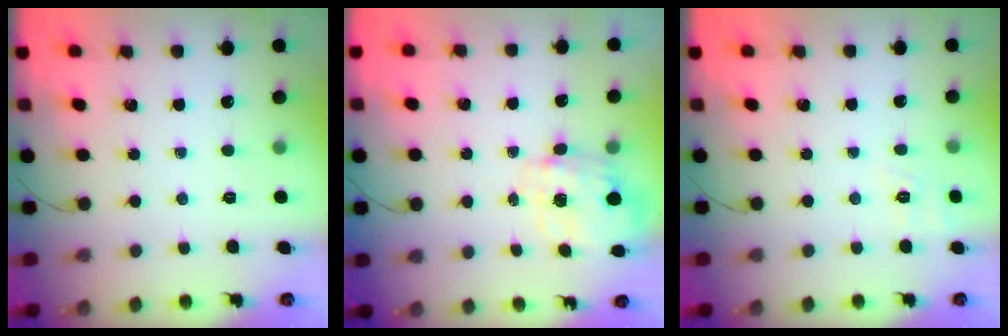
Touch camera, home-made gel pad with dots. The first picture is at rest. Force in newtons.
{"total": 2.7, "press": 2.6, "slide": 0.9}
{"total": 8.0, "press": 7.8, "slide": 2.0}